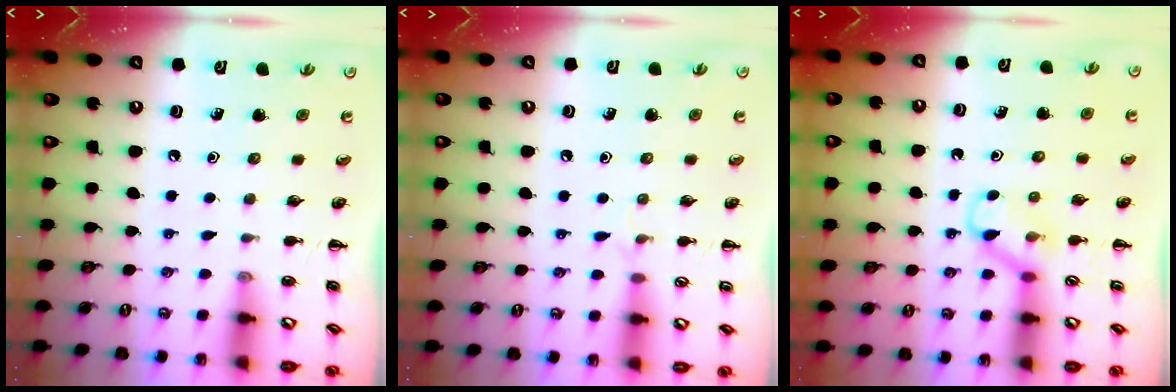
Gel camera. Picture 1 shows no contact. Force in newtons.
{"total": 3.8, "press": 3.5, "slide": 1.5}
{"total": 5.7, "press": 5.6, "slide": 1.4}